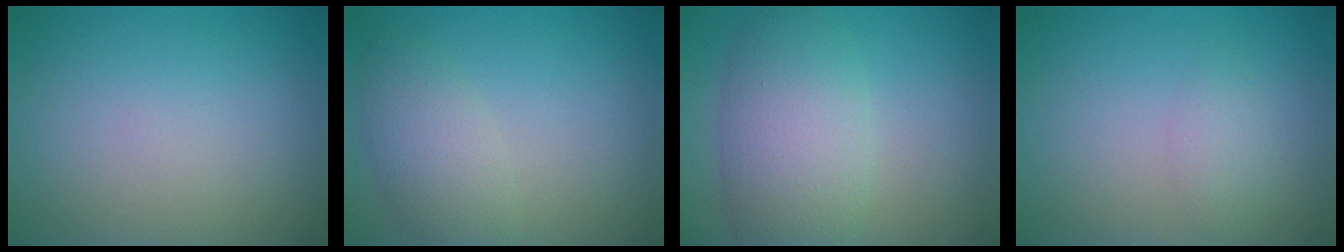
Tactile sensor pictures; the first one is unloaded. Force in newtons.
{"total": 3.6, "press": 3.6, "slide": 0.2}
{"total": 6.6, "press": 6.6, "slide": 0.2}
{"total": 1.4, "press": 1.4, "slide": 0.1}